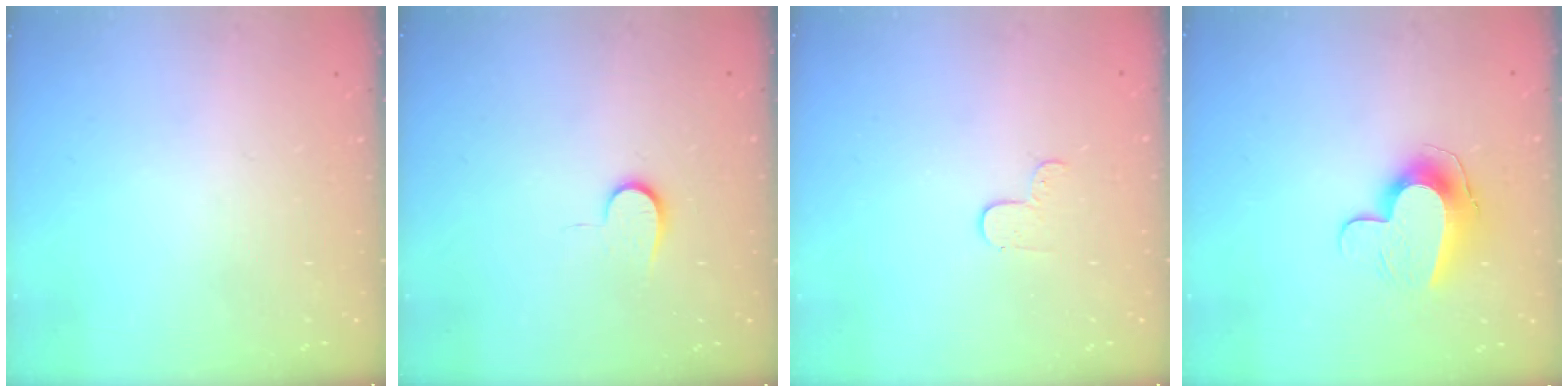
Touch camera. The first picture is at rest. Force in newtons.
{"total": 6.6, "press": 6.6, "slide": 0.7}
{"total": 3.3, "press": 3.2, "slide": 0.3}
{"total": 11.1, "press": 11.1, "slide": 0.7}